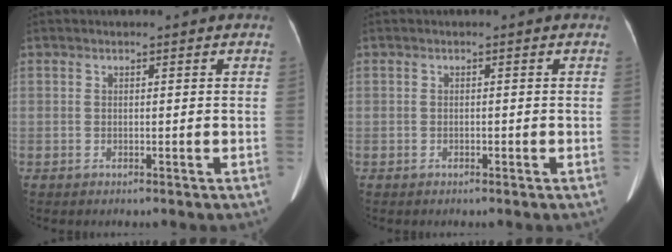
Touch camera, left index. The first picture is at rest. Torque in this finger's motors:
{"motor_torque": [0.04, 0.00, -0.02, -0.01]}